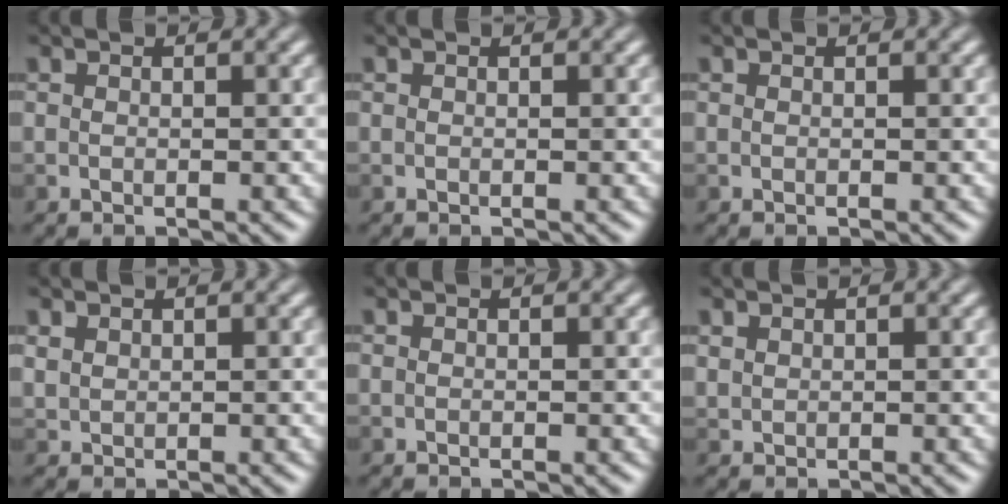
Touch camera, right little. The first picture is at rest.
{"total": 0.0}
{"total": 0.0}
{"total": 1.1, "force": [0.7, 0.7, 0.3], "torque": [-0.011, 0.000, 0.020]}
{"total": 0.0}
{"total": 0.8, "force": [0.6, 0.5, 0.2], "torque": [-0.007, -0.001, 0.017]}